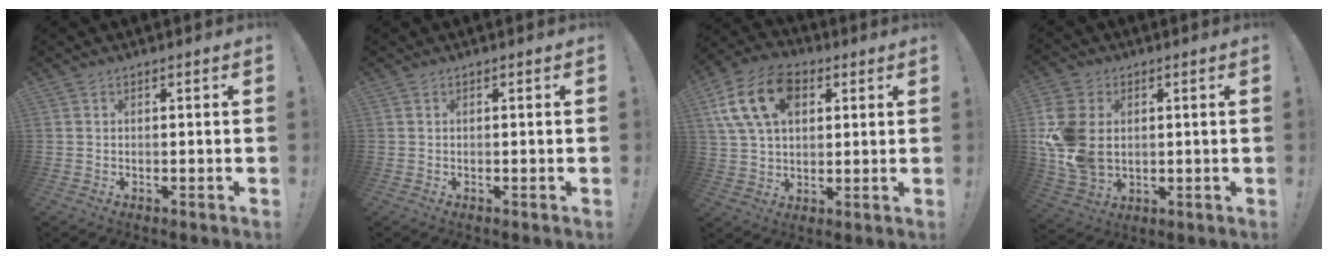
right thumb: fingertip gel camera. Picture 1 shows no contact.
{"total": 0.0}
{"total": 16.8, "force": [6.3, 11.2, 10.9], "torque": [-0.195, -0.012, 0.119]}
{"total": 16.1, "force": [1.7, 12.2, 10.4], "torque": [-0.212, -0.005, 0.033]}